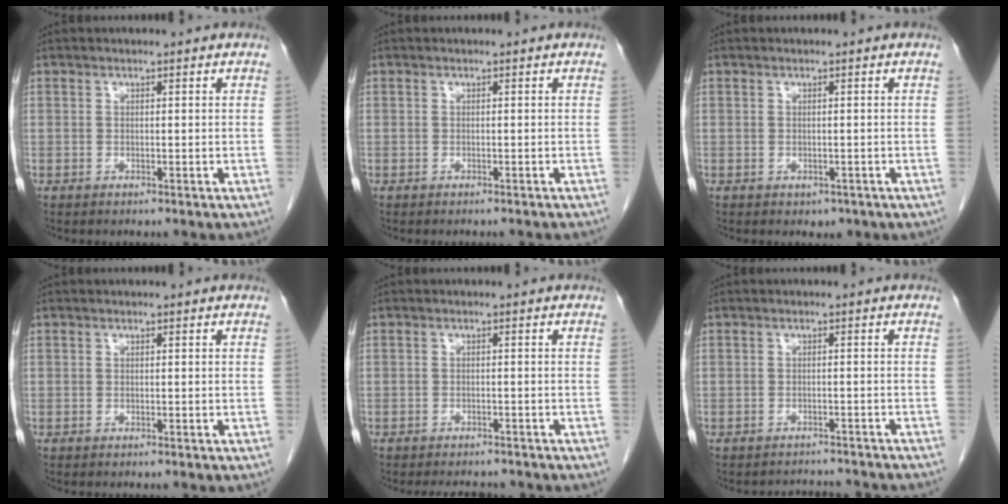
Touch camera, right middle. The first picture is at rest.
{"total": 2.6, "force": [-2.5, 0.2, 0.8], "torque": [-0.017, -0.007, -0.030]}
{"total": 1.2, "force": [-0.4, 1.1, 0.4], "torque": [-0.009, 0.001, 0.002]}
{"total": 0.0}
{"total": 5.2, "force": [-4.8, 1.5, 1.3], "torque": [-0.014, -0.004, -0.062]}
{"total": 5.6, "force": [-5.5, 0.8, 0.6], "torque": [-0.007, 0.001, -0.063]}